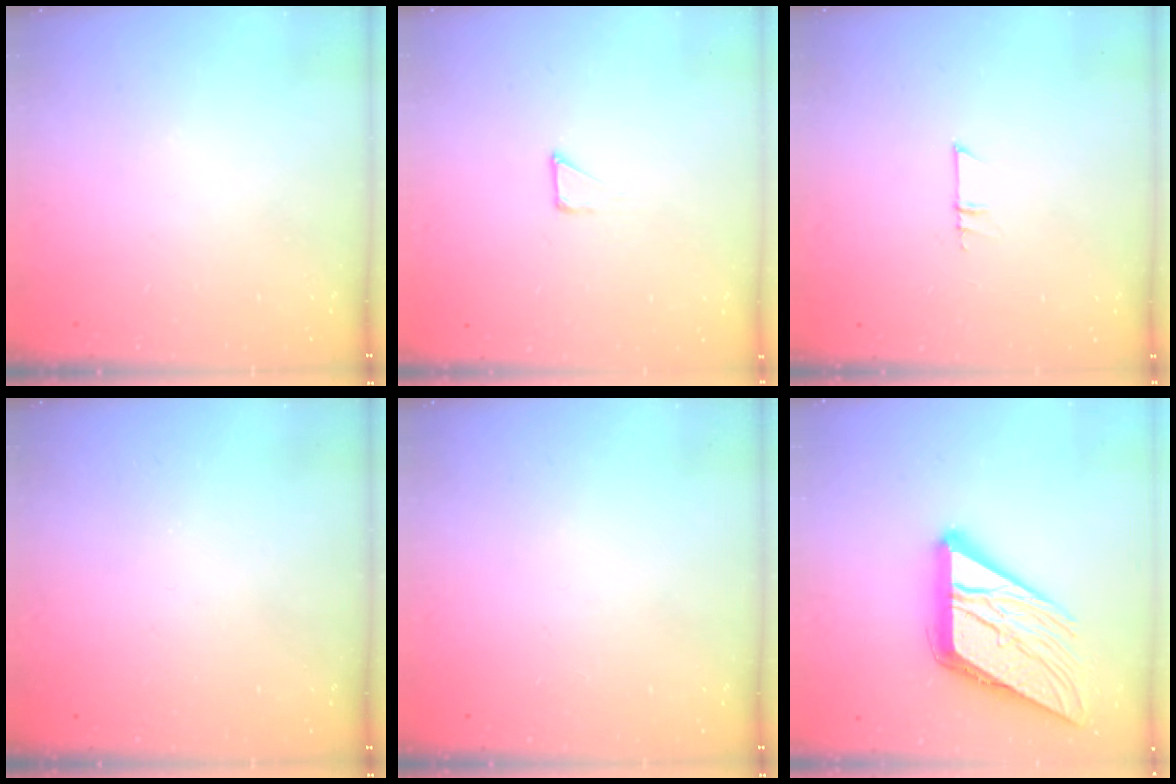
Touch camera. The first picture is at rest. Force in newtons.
{"total": 2.1, "press": 2.1, "slide": 0.1}
{"total": 4.6, "press": 4.6, "slide": 0.4}
{"total": 0.0}
{"total": 0.0}
{"total": 18.6, "press": 18.5, "slide": 2.0}